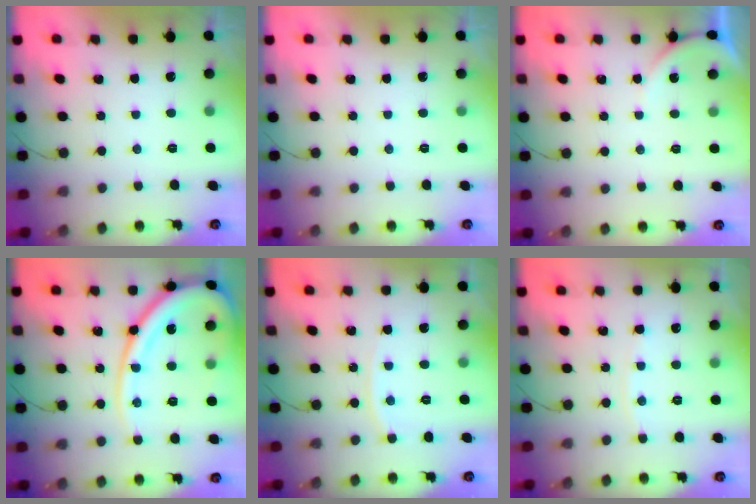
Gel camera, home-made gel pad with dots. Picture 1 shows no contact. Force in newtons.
{"total": 0.0}
{"total": 3.0, "press": 3.0, "slide": 0.3}
{"total": 18.5, "press": 18.4, "slide": 2.1}
{"total": 4.2, "press": 4.2, "slide": 0.6}
{"total": 3.6, "press": 3.6, "slide": 0.6}